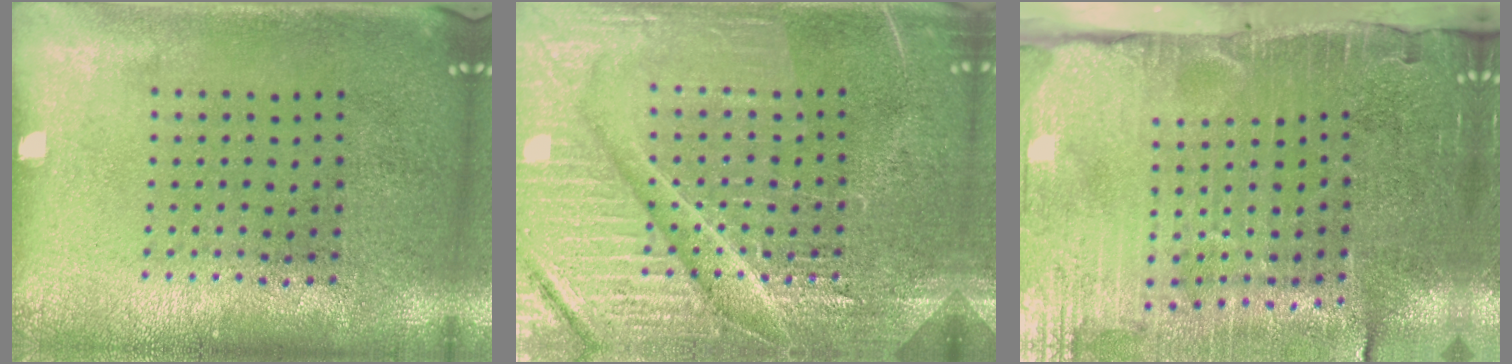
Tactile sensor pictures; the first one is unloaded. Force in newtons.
{"total": 7.5, "press": 7.5, "slide": 1.0}
{"total": 4.7, "press": 3.9, "slide": 2.6}